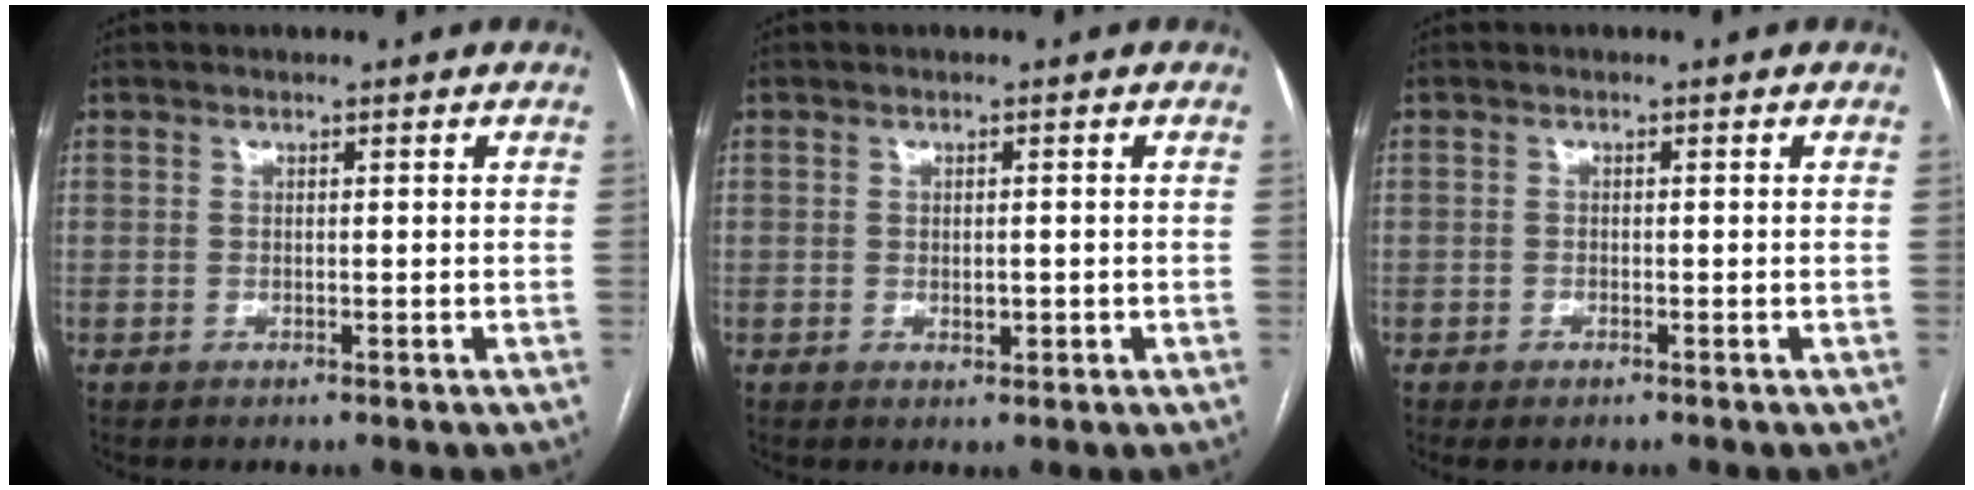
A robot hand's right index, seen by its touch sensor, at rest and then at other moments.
{"total": 1.6, "force": [-0.2, 0.9, 1.3], "torque": [-0.021, -0.001, 0.001]}
{"total": 1.2, "force": [-0.7, 0.5, 0.7], "torque": [-0.011, -0.001, -0.003]}